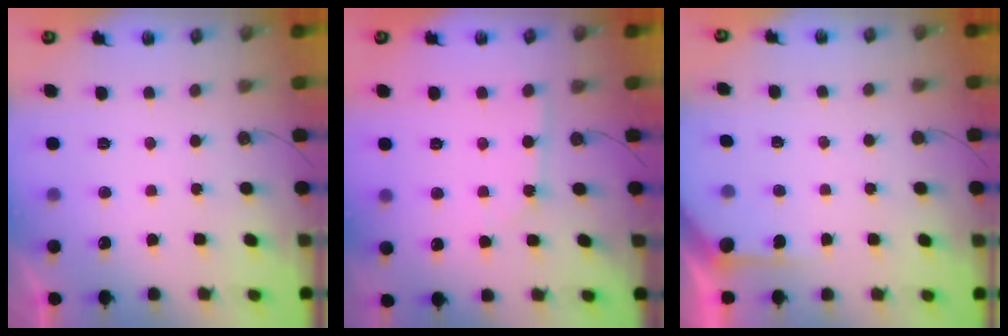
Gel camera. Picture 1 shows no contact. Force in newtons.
{"total": 1.8, "press": 1.8, "slide": 0.2}
{"total": 2.3, "press": 2.3, "slide": 0.2}